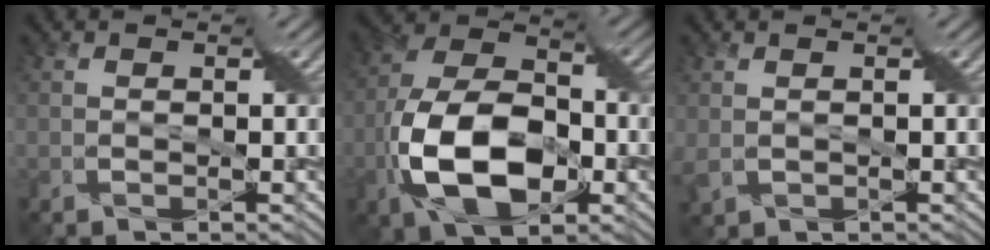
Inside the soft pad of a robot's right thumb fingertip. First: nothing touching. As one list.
[{"total": 13.0, "force": [-4.3, 7.6, 9.7], "torque": [-0.211, -0.011, -0.095]}, {"total": 2.1, "force": [0.3, 1.5, 1.4], "torque": [-0.043, -0.003, 0.008]}]